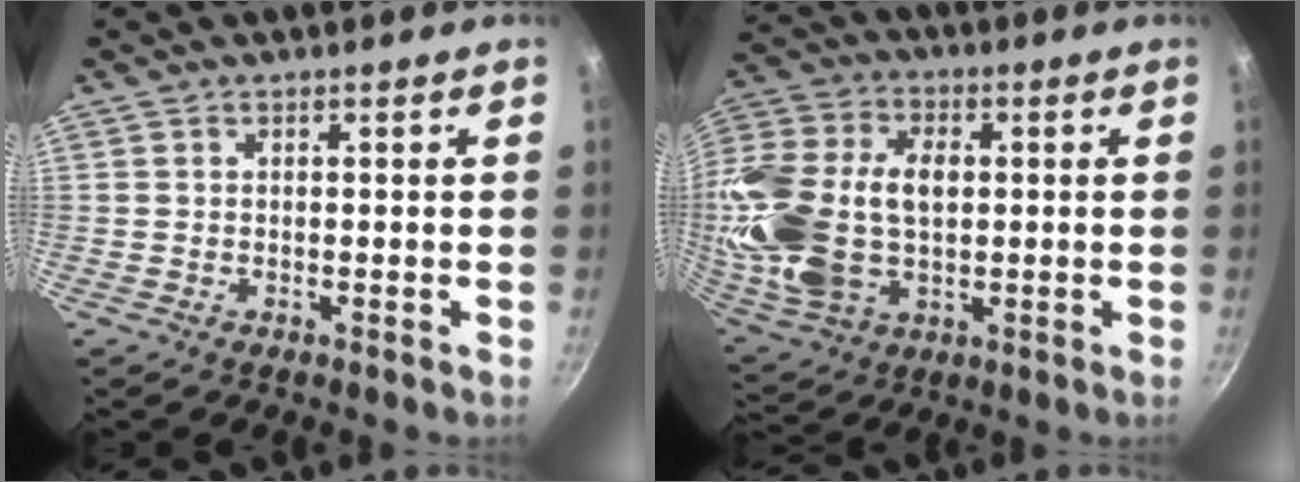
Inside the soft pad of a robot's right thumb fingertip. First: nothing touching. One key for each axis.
{"total": 23.1, "fx": 0.8, "fy": 15.5, "fz": 17.2, "tx": -0.348, "ty": 0.019, "tz": 0.019}